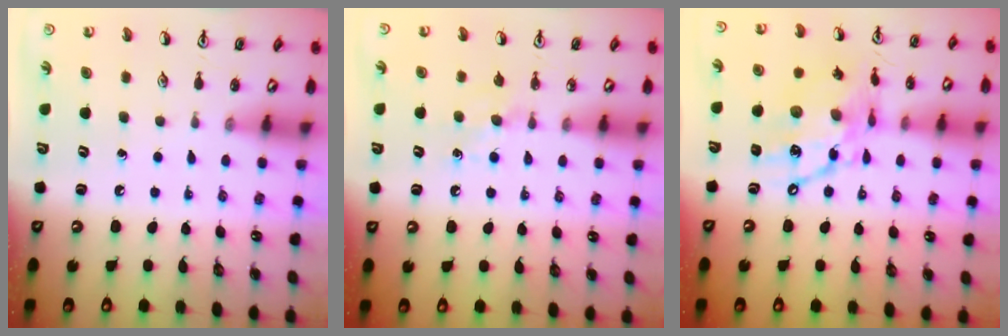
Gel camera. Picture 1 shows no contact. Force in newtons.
{"total": 5.0, "press": 4.9, "slide": 0.7}
{"total": 15.2, "press": 15.1, "slide": 1.1}